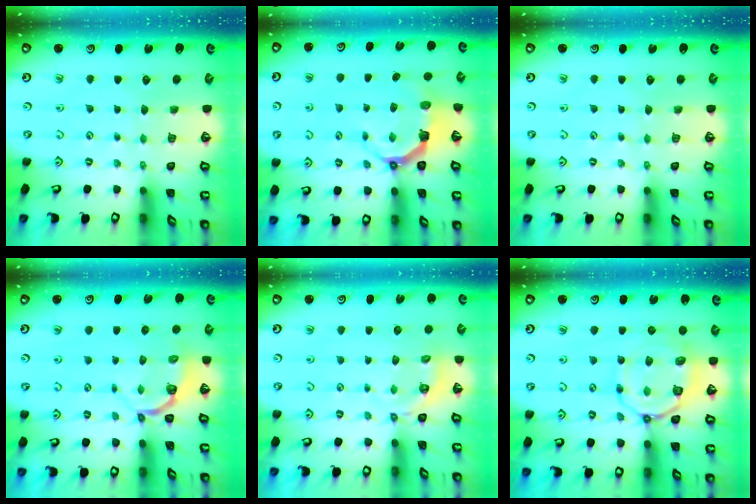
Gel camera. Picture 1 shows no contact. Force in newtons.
{"total": 6.1, "press": 4.5, "slide": 4.2}
{"total": 0.0}
{"total": 4.0, "press": 3.2, "slide": 2.4}
{"total": 5.0, "press": 4.3, "slide": 2.5}
{"total": 10.6, "press": 10.4, "slide": 1.9}